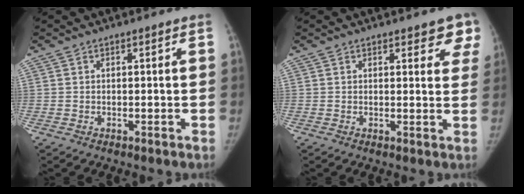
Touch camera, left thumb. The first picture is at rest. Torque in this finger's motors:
{"motor_torque": [-0.37, -0.09, 0.51, 0.25, 0.09]}